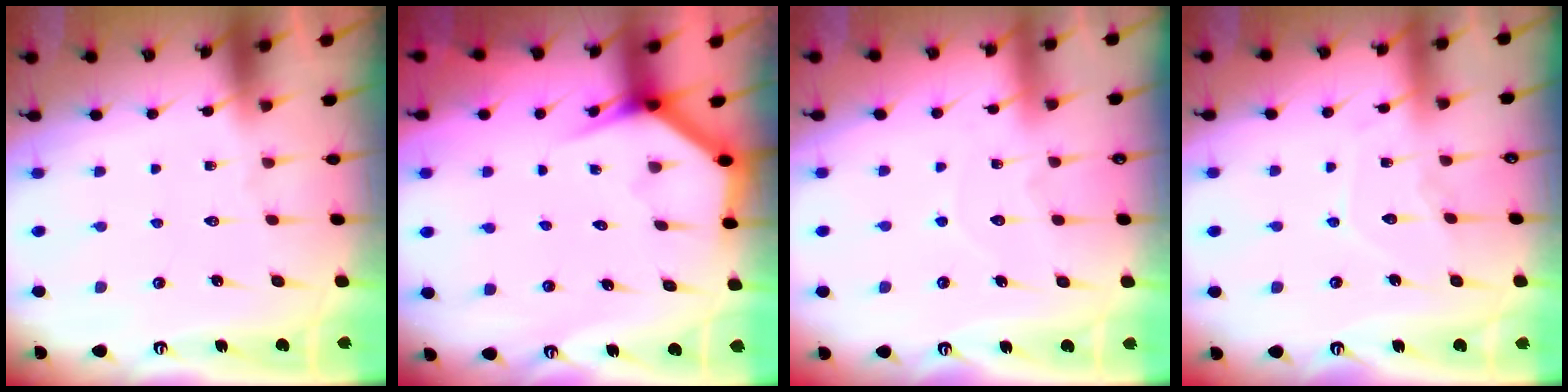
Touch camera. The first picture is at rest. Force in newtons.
{"total": 3.4, "press": 3.4, "slide": 0.3}
{"total": 5.3, "press": 5.3, "slide": 0.3}
{"total": 7.1, "press": 7.0, "slide": 0.8}